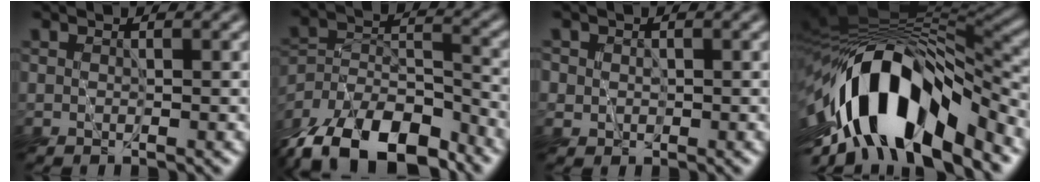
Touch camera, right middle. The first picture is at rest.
{"total": 12.2, "force": [-9.5, 5.2, 5.6], "torque": [-0.111, 0.006, -0.168]}
{"total": 1.7, "force": [0.4, 1.6, 0.3], "torque": [-0.005, 0.005, 0.004]}
{"total": 13.2, "force": [-6.3, 5.5, 10.2], "torque": [-0.173, 0.008, -0.108]}